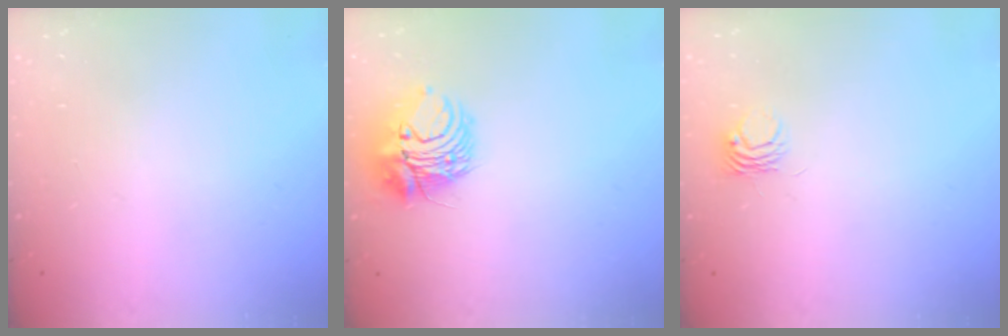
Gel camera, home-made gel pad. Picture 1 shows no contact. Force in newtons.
{"total": 9.8, "press": 9.8, "slide": 0.6}
{"total": 4.0, "press": 4.0, "slide": 0.0}